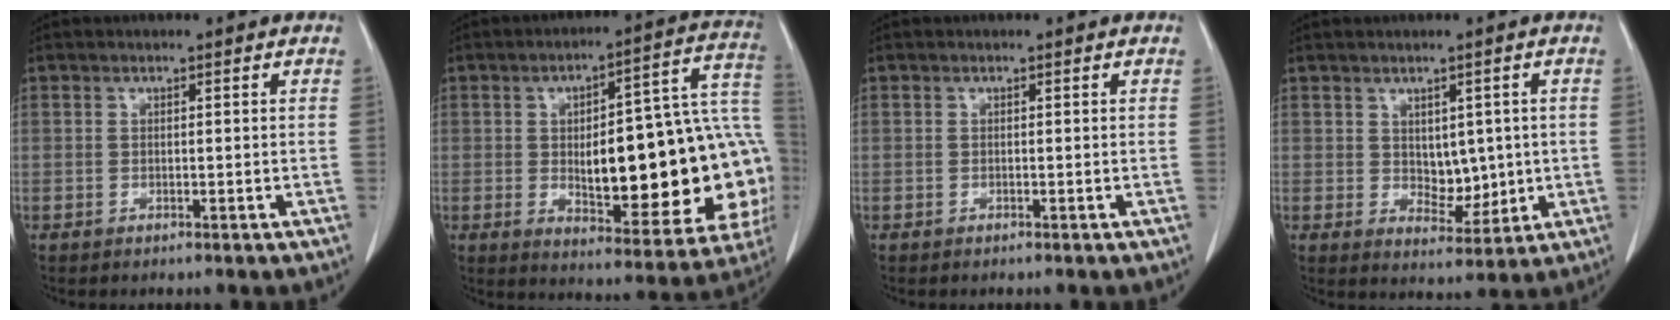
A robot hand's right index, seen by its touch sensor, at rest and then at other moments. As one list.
[{"total": 26.7, "force": [-2.4, 8.1, 25.3], "torque": [-0.254, 0.036, -0.009]}, {"total": 0.0}, {"total": 5.6, "force": [0.5, 3.4, 4.4], "torque": [-0.061, -0.004, 0.023]}]